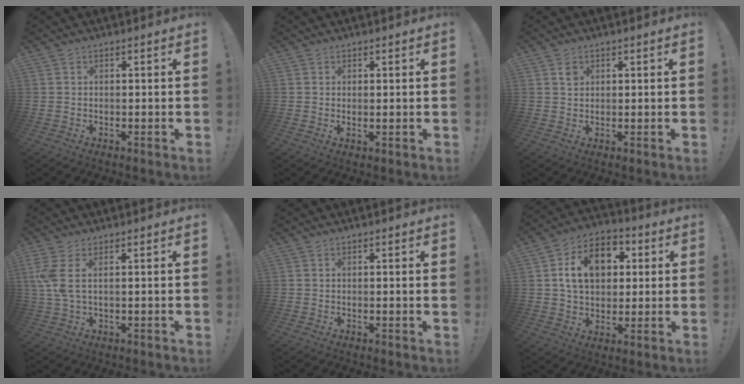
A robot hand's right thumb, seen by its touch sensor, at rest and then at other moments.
{"total": 1.2, "force": [0.8, 0.2, 0.8], "torque": [-0.006, -0.004, 0.012]}
{"total": 1.9, "force": [1.1, 1.5, 0.6], "torque": [0.007, -0.007, 0.017]}
{"total": 5.5, "force": [1.4, 2.0, 4.9], "torque": [-0.100, -0.014, 0.025]}
{"total": 0.8, "force": [0.3, -0.3, 0.6], "torque": [-0.010, -0.001, 0.004]}
{"total": 14.6, "force": [3.6, 10.5, 9.4], "torque": [-0.139, 0.001, 0.070]}